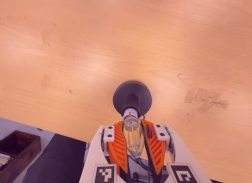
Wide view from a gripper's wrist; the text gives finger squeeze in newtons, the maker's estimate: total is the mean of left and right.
{"total": 23.9, "left": 26.1, "right": 21.7}